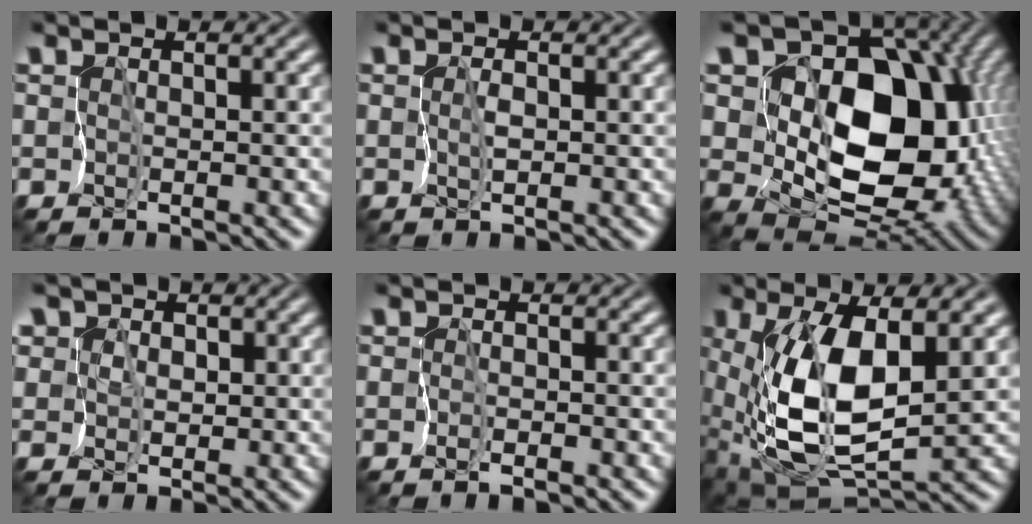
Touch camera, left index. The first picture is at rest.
{"total": 0.7, "force": [-0.2, 0.3, 0.6], "torque": [-0.013, -0.002, -0.003]}
{"total": 12.9, "force": [1.5, 8.9, 9.1], "torque": [-0.118, -0.009, 0.024]}
{"total": 5.1, "force": [2.2, 4.3, 1.7], "torque": [-0.038, 0.015, 0.018]}
{"total": 0.6, "force": [-0.6, 0.1, 0.2], "torque": [-0.003, -0.003, -0.013]}
{"total": 10.8, "force": [0.5, 5.1, 9.5], "torque": [-0.198, -0.016, 0.014]}